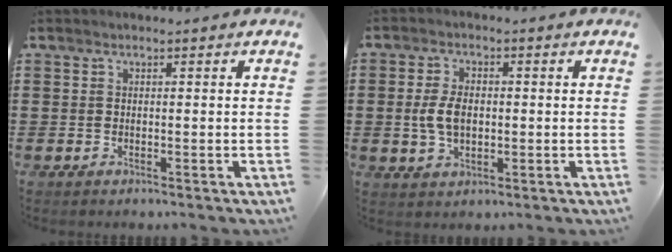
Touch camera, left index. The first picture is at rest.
{"total": 5.1, "force": [-0.1, 3.1, 4.1], "torque": [-0.102, 0.002, -0.008]}